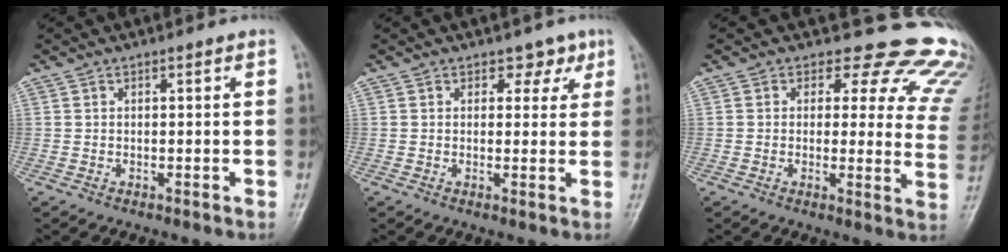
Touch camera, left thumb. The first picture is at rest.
{"total": 3.1, "force": [1.8, 2.2, 1.0], "torque": [0.013, -0.007, 0.019]}
{"total": 16.8, "force": [13.2, 8.3, 6.4], "torque": [-0.020, -0.081, 0.111]}